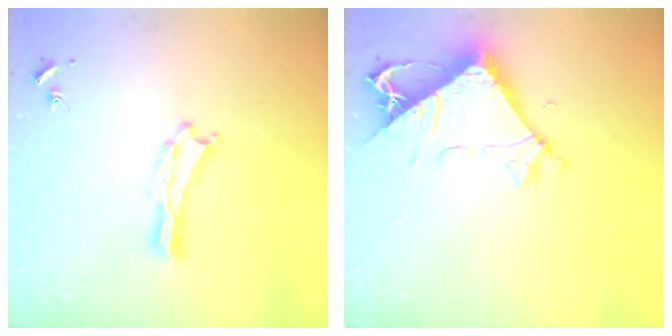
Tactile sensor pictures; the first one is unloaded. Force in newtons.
{"total": 9.3, "press": 9.2, "slide": 0.9}